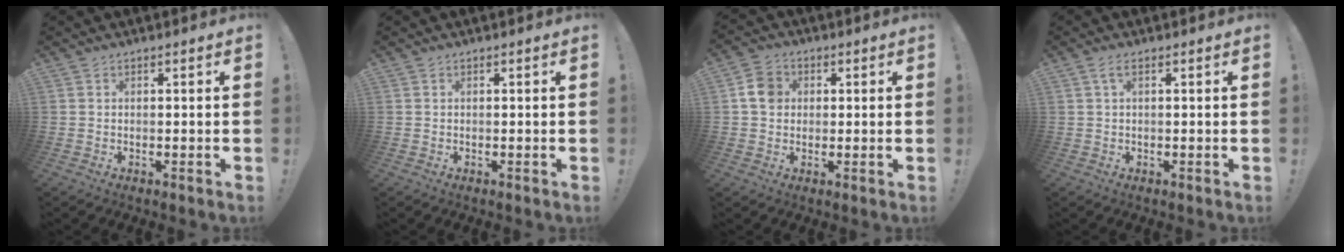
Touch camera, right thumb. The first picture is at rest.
{"total": 0.0}
{"total": 7.2, "force": [1.1, 6.2, 3.5], "torque": [-0.044, 0.012, 0.025]}
{"total": 1.9, "force": [0.6, 0.5, 1.8], "torque": [-0.031, 0.001, 0.009]}